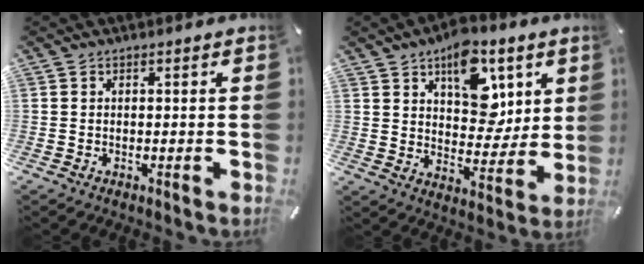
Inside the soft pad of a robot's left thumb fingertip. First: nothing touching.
{"total": 14.2, "force": [6.9, 9.2, 8.4], "torque": [-0.106, -0.031, 0.123]}